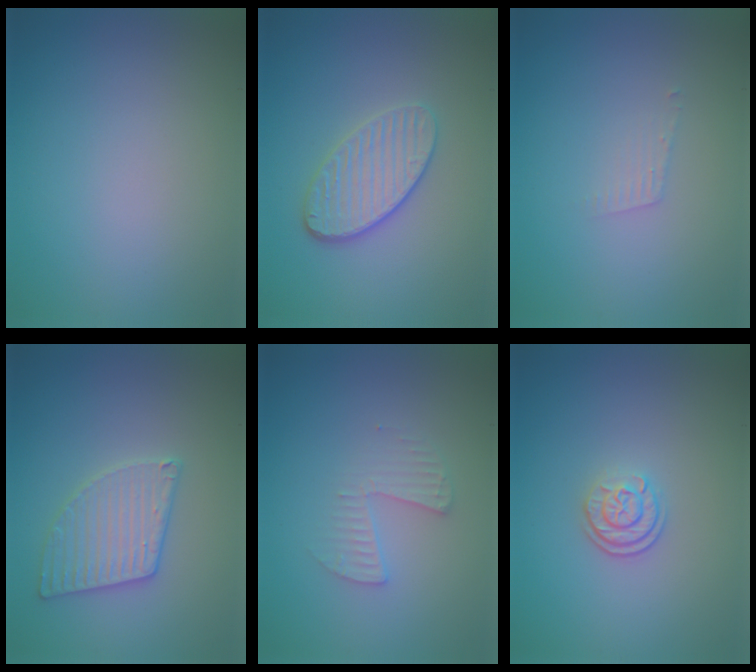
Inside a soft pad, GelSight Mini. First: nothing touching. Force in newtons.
{"total": 3.9, "press": 3.3, "slide": 2.0}
{"total": 0.9, "press": 0.9, "slide": 0.1}
{"total": 3.2, "press": 3.2, "slide": 0.1}
{"total": 2.1, "press": 2.0, "slide": 0.1}
{"total": 2.3, "press": 1.9, "slide": 1.4}